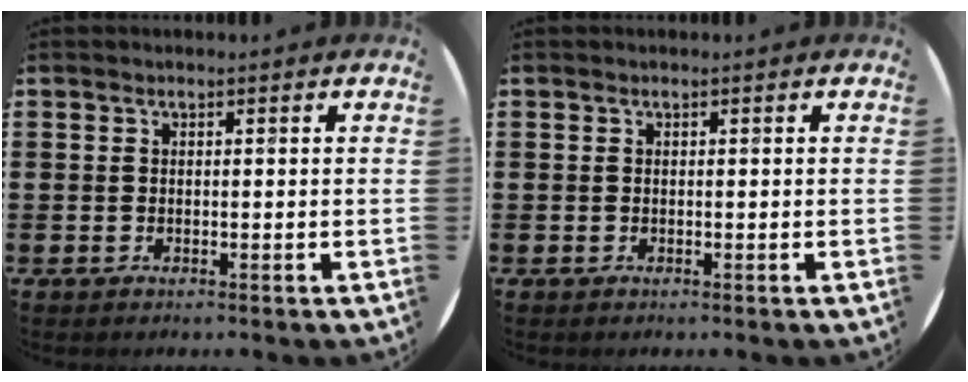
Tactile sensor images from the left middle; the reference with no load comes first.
{"total": 0.0}